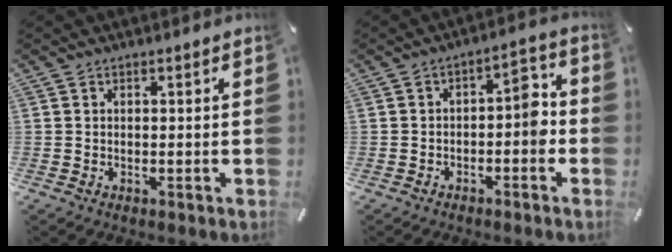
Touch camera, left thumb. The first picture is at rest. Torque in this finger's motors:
{"motor_torque": [0.41, 1.57, 0.24, -0.08, 0.14]}